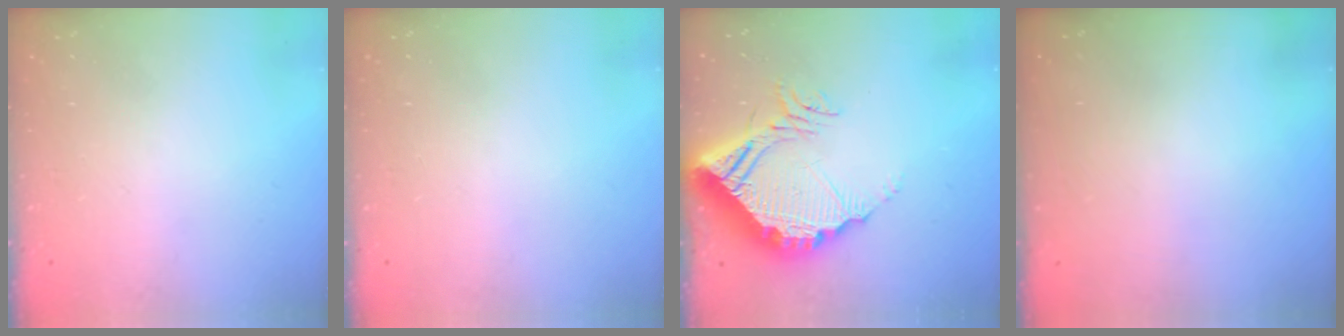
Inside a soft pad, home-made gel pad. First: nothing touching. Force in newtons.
{"total": 0.0}
{"total": 15.8, "press": 15.7, "slide": 1.4}
{"total": 2.9, "press": 2.9, "slide": 0.1}